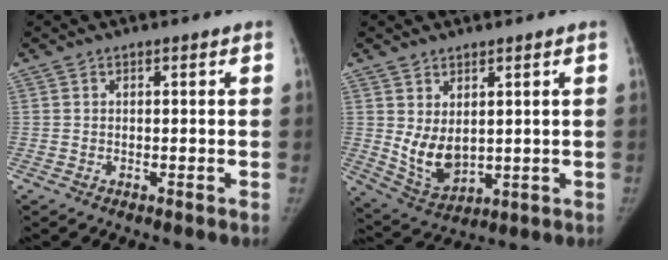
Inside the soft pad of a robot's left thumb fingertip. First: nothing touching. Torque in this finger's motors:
{"motor_torque": [0.13, 0.14, 0.26, -0.26, 0.05]}